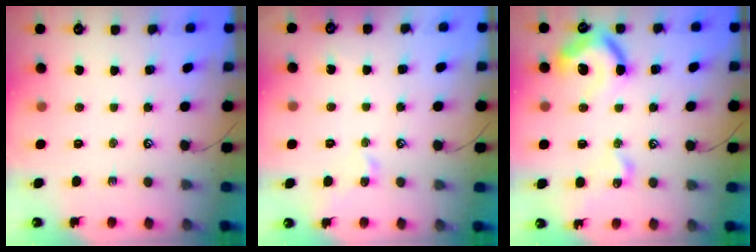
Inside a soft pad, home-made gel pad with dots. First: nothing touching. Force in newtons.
{"total": 1.6, "press": 1.5, "slide": 0.4}
{"total": 15.2, "press": 15.1, "slide": 1.4}